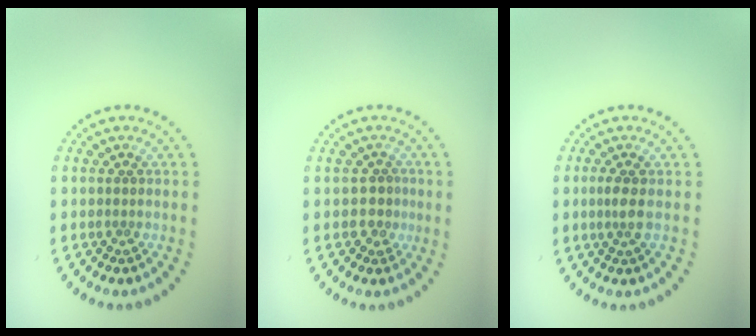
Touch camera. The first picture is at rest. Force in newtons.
{"total": 1.6, "press": 1.4, "slide": 0.7}
{"total": 1.5, "press": 1.4, "slide": 0.7}